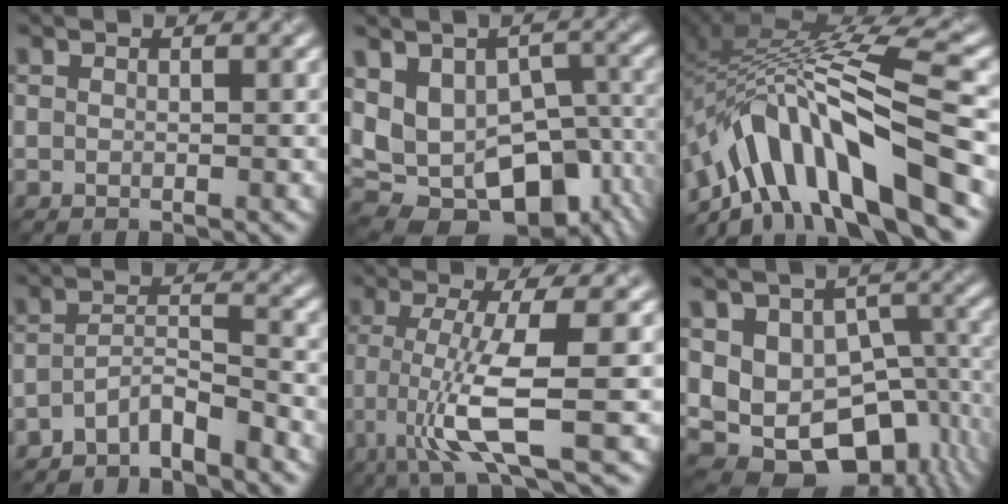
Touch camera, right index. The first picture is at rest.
{"total": 11.9, "force": [-2.1, 7.6, 8.9], "torque": [-0.160, -0.012, 0.000]}
{"total": 11.4, "force": [-7.2, 3.3, 8.2], "torque": [-0.145, 0.017, -0.113]}
{"total": 4.0, "force": [-3.8, 0.2, 1.1], "torque": [-0.026, 0.012, -0.067]}
{"total": 6.6, "force": [-2.0, 0.9, 6.2], "torque": [-0.123, -0.005, -0.024]}
{"total": 12.9, "force": [-2.9, 9.2, 8.6], "torque": [-0.120, -0.017, 0.002]}